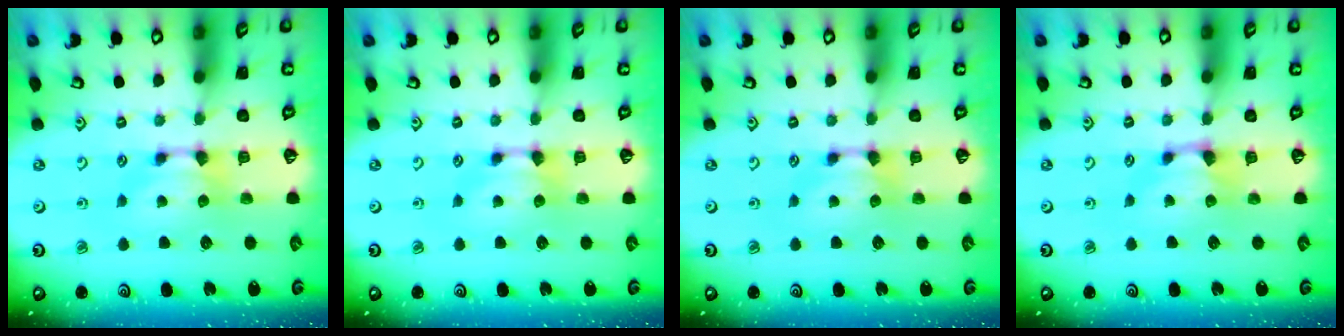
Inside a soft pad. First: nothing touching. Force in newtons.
{"total": 0.0}
{"total": 0.0}
{"total": 0.9, "press": 0.2, "slide": 0.9}